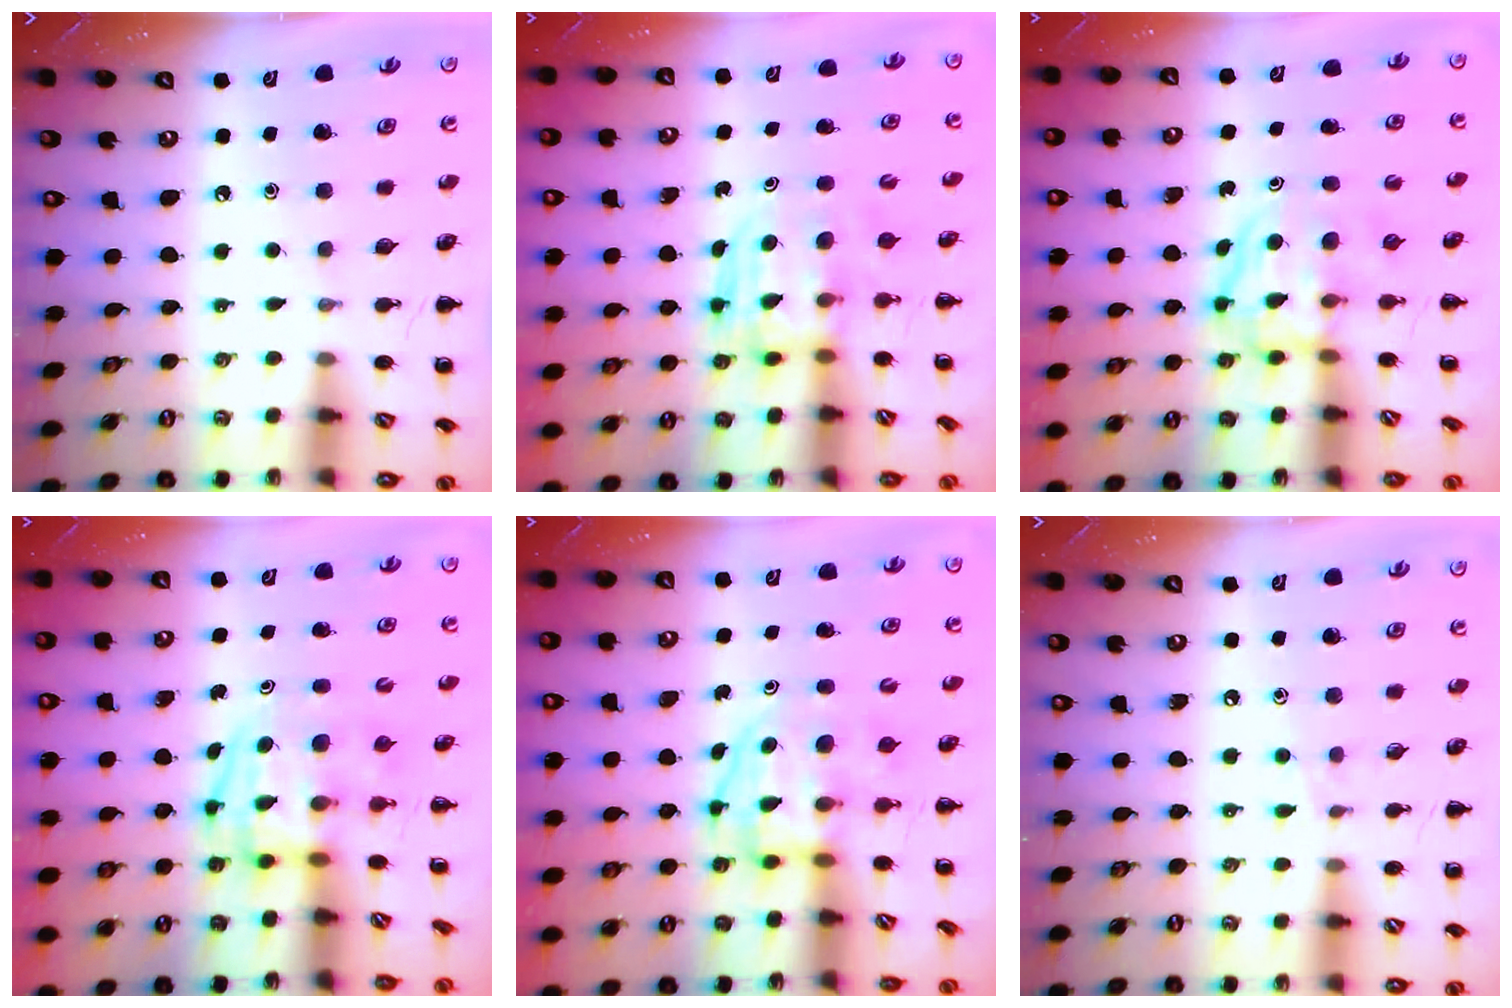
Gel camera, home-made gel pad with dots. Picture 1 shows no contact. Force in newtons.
{"total": 3.8, "press": 3.7, "slide": 0.3}
{"total": 3.8, "press": 3.8, "slide": 0.4}
{"total": 3.8, "press": 3.7, "slide": 0.7}
{"total": 3.4, "press": 3.4, "slide": 0.5}
{"total": 5.8, "press": 5.5, "slide": 1.9}